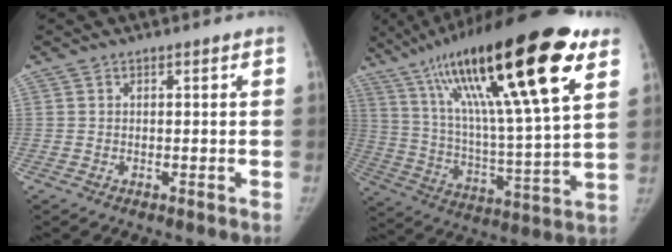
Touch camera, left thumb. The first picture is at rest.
{"total": 31.2, "force": [16.7, 5.9, 25.7], "torque": [-0.435, -0.036, 0.278]}